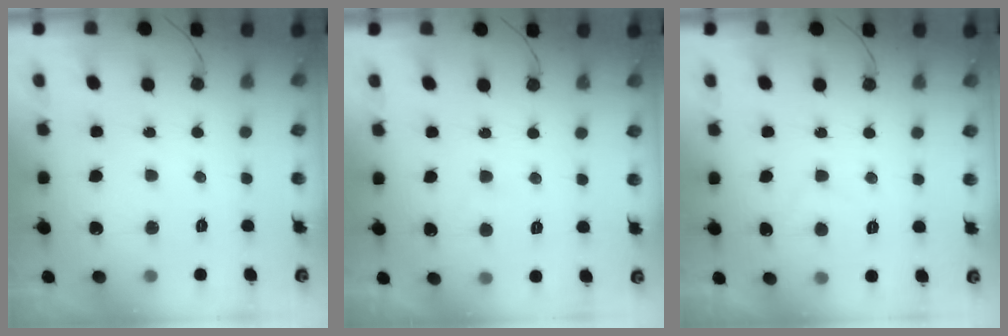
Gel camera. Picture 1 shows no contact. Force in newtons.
{"total": 1.3, "press": 1.2, "slide": 0.5}
{"total": 2.0, "press": 1.9, "slide": 0.7}